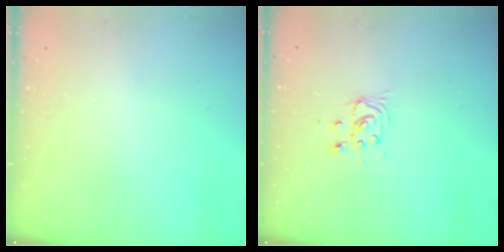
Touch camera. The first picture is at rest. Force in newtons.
{"total": 4.0, "press": 4.0, "slide": 0.4}